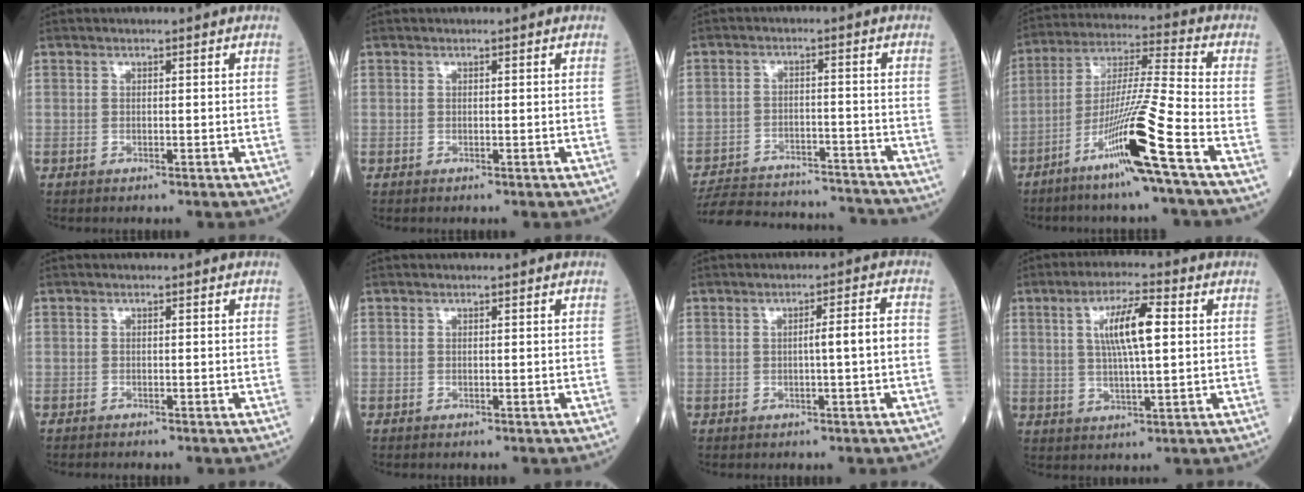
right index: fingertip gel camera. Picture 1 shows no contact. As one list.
[{"total": 0.0}, {"total": 18.9, "force": [-18.0, 3.4, 4.8], "torque": [-0.108, -0.001, -0.252]}, {"total": 14.2, "force": [-7.2, -1.9, 12.1], "torque": [-0.232, -0.020, -0.138]}, {"total": 0.7, "force": [-0.6, 0.0, 0.2], "torque": [-0.005, -0.001, -0.012]}, {"total": 0.0}, {"total": 3.8, "force": [-0.4, -0.2, 3.8], "torque": [-0.060, 0.008, -0.005]}, {"total": 8.4, "force": [1.9, 1.3, 8.1], "torque": [-0.147, 0.010, 0.035]}]